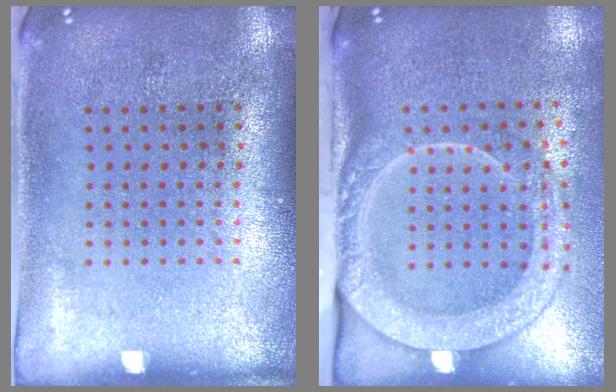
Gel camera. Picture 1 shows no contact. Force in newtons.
{"total": 2.5, "press": 2.0, "slide": 1.6}